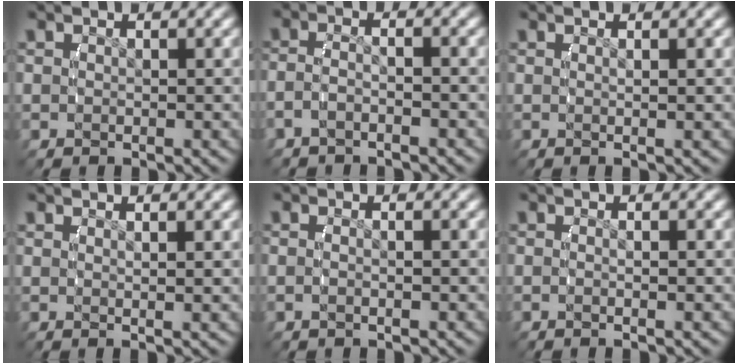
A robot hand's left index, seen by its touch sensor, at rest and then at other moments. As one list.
[{"total": 2.6, "force": [-1.6, 0.9, 1.7], "torque": [-0.043, -0.003, -0.027]}, {"total": 0.9, "force": [0.1, -0.6, 0.7], "torque": [-0.016, 0.000, 0.002]}, {"total": 1.2, "force": [0.6, -0.8, 0.6], "torque": [-0.011, -0.001, 0.011]}, {"total": 1.1, "force": [-0.5, 0.0, 1.0], "torque": [-0.024, 0.004, -0.009]}, {"total": 1.0, "force": [-0.5, 0.0, 0.8], "torque": [-0.021, 0.005, -0.011]}]